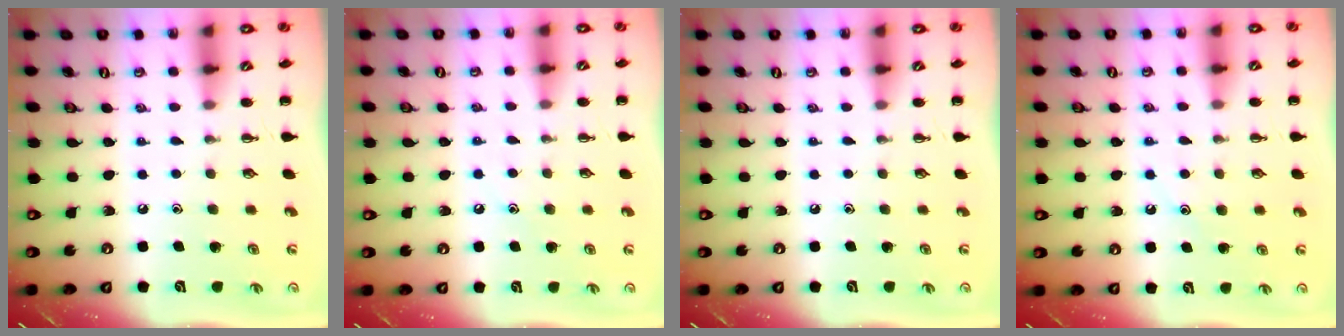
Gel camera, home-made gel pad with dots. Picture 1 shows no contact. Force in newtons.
{"total": 6.8, "press": 6.6, "slide": 1.7}
{"total": 0.0}
{"total": 8.9, "press": 8.8, "slide": 1.2}